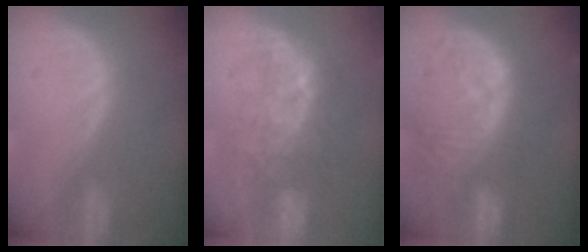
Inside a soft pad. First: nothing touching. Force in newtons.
{"total": 7.9, "press": 7.8, "slide": 1.5}
{"total": 10.9, "press": 9.6, "slide": 5.1}